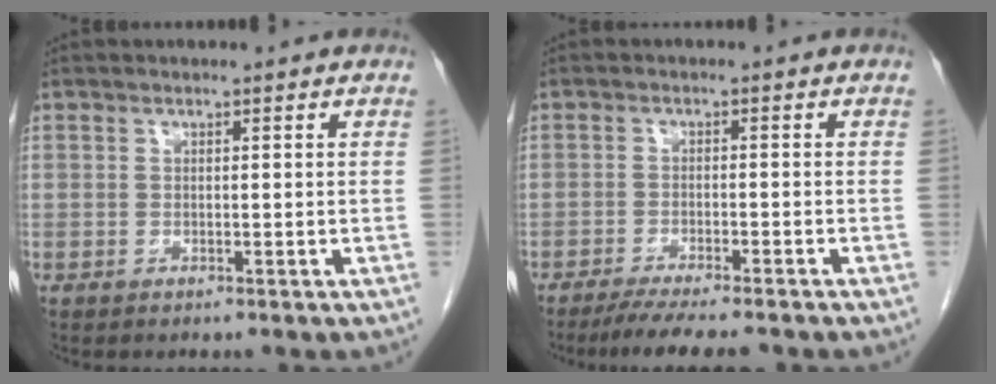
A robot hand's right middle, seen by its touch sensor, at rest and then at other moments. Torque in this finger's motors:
{"motor_torque": [0.95, -0.77, 0.08, 0.07]}